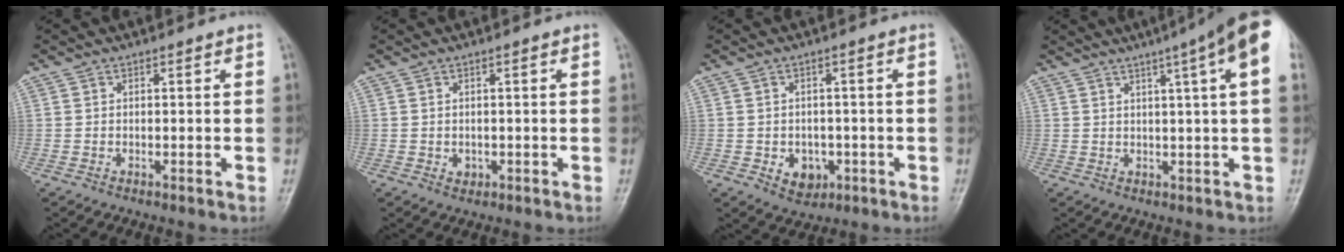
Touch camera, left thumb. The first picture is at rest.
{"total": 1.3, "force": [-0.2, 1.1, 0.7], "torque": [-0.004, 0.001, 0.000]}
{"total": 5.1, "force": [-1.5, 4.0, 2.7], "torque": [-0.017, 0.008, -0.011]}
{"total": 13.1, "force": [6.4, 0.7, 11.4], "torque": [-0.153, 0.011, 0.073]}